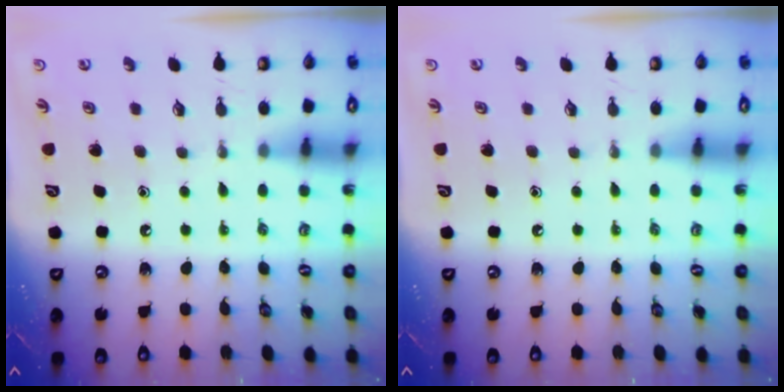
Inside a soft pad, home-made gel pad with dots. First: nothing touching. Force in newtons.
{"total": 0.0}